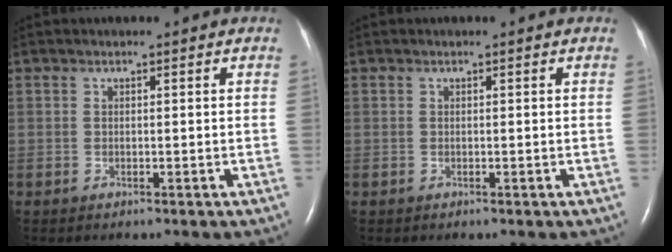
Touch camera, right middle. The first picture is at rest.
{"total": 0.0}